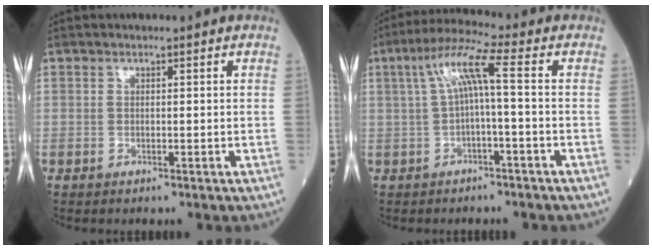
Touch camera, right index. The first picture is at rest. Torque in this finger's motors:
{"motor_torque": [1.01, 0.12, 0.47, 0.14]}